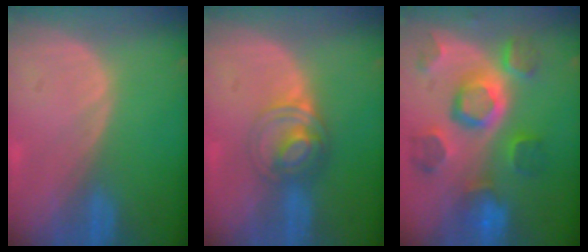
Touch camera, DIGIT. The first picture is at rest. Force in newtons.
{"total": 6.1, "press": 5.3, "slide": 3.1}
{"total": 11.4, "press": 10.0, "slide": 5.5}